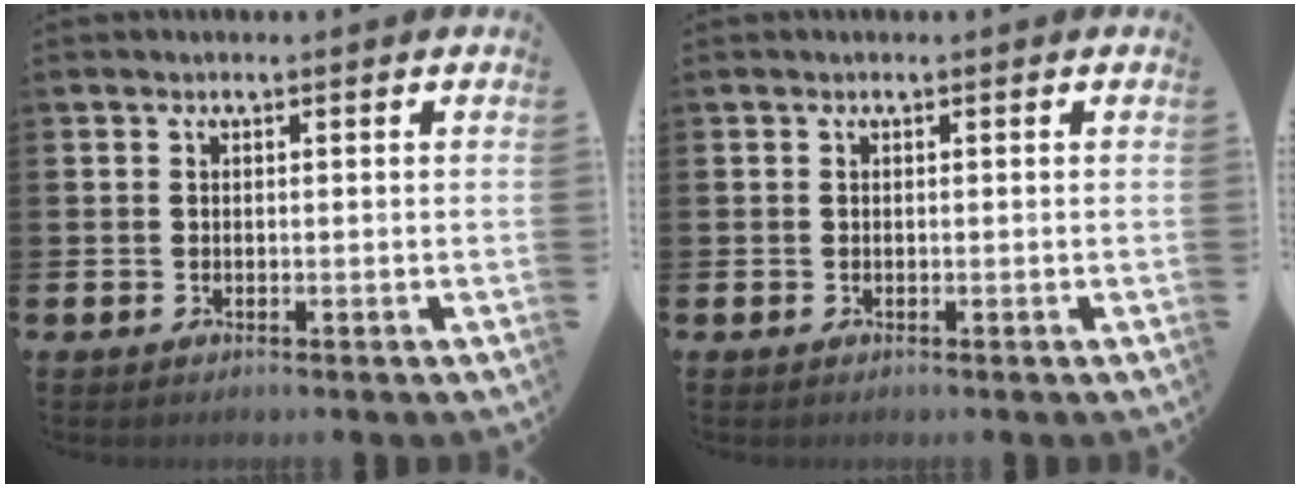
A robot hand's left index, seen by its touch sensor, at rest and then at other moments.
{"total": 0.0}